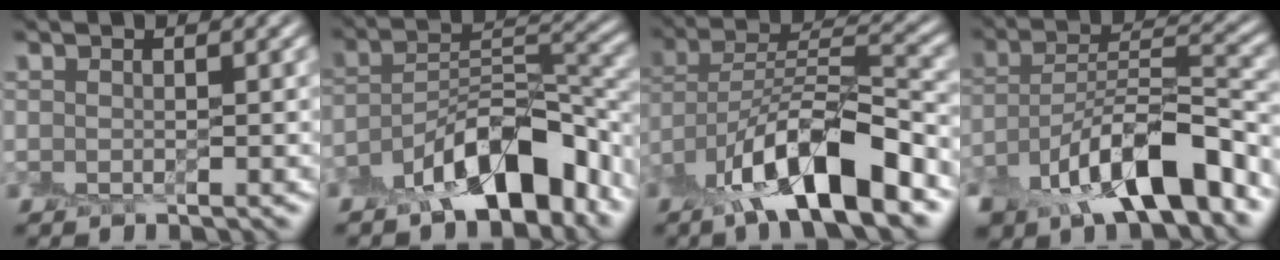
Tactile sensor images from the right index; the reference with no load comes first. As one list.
[{"total": 8.9, "force": [-5.7, 3.7, 5.7], "torque": [-0.083, 0.011, -0.102]}, {"total": 10.7, "force": [-6.6, 3.7, 7.6], "torque": [-0.123, 0.011, -0.127]}, {"total": 9.9, "force": [-6.1, 3.9, 6.7], "torque": [-0.110, 0.008, -0.113]}]